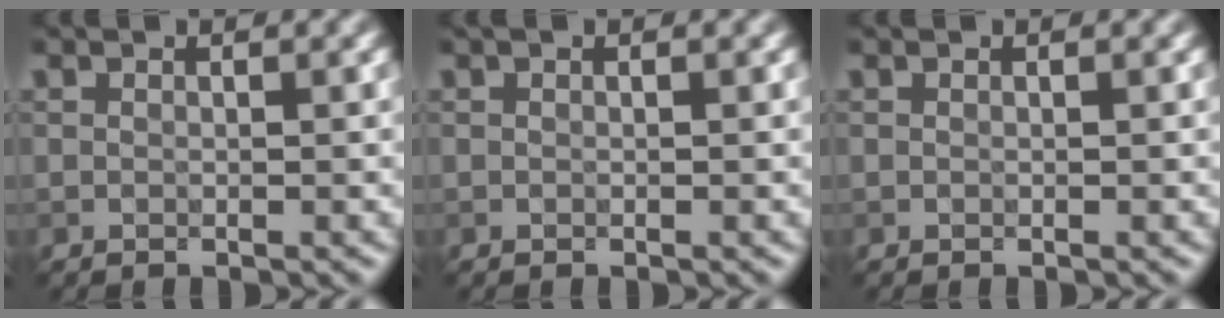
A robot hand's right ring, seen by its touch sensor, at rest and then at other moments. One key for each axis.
{"total": 0.0}
{"total": 0.0}